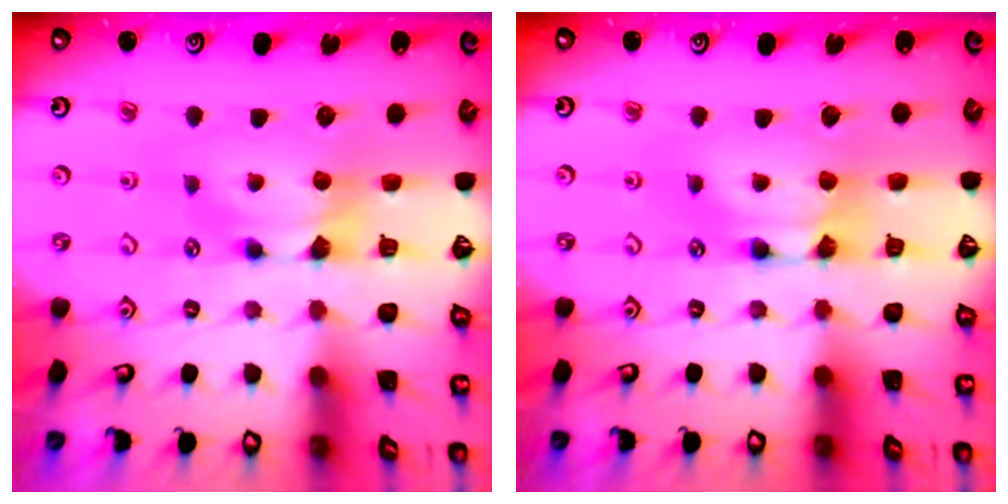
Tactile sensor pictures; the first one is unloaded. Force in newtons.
{"total": 2.0, "press": 2.0, "slide": 0.1}